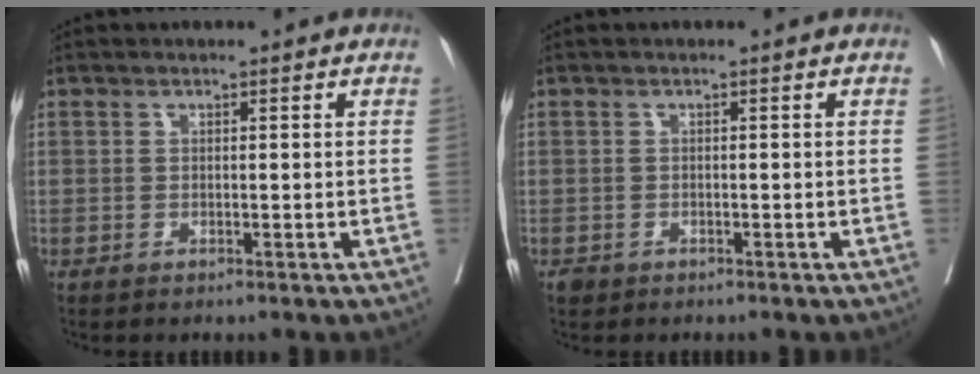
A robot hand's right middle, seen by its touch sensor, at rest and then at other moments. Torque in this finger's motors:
{"motor_torque": [-0.03, 0.03, 0.00, 0.00]}